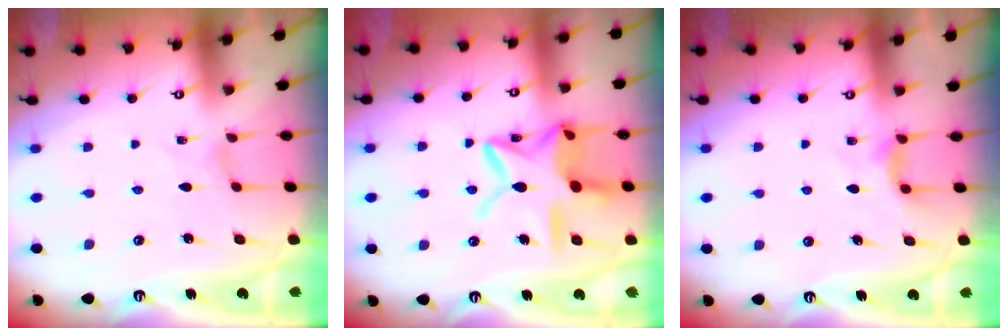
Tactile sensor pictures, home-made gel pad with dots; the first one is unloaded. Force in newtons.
{"total": 17.2, "press": 17.1, "slide": 1.3}
{"total": 6.5, "press": 6.4, "slide": 0.6}